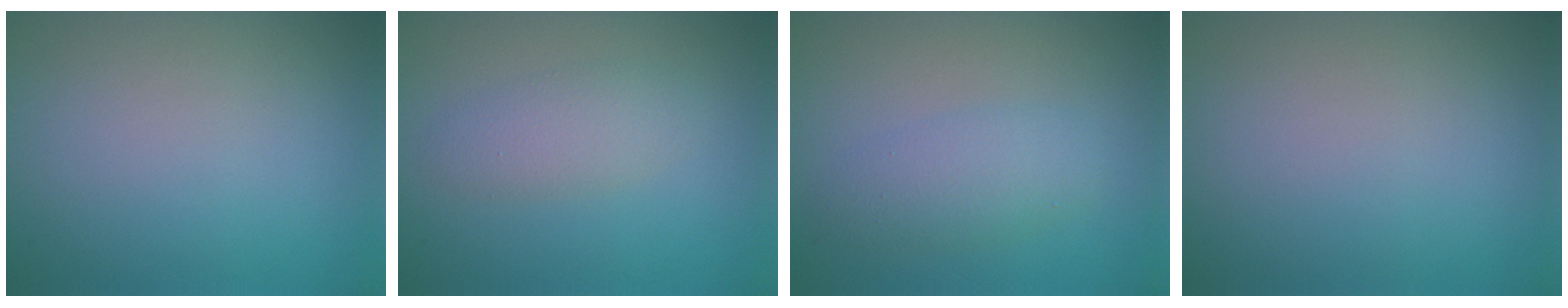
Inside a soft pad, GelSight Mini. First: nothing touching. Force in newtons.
{"total": 2.5, "press": 2.5, "slide": 0.1}
{"total": 3.0, "press": 3.0, "slide": 0.1}
{"total": 0.0}